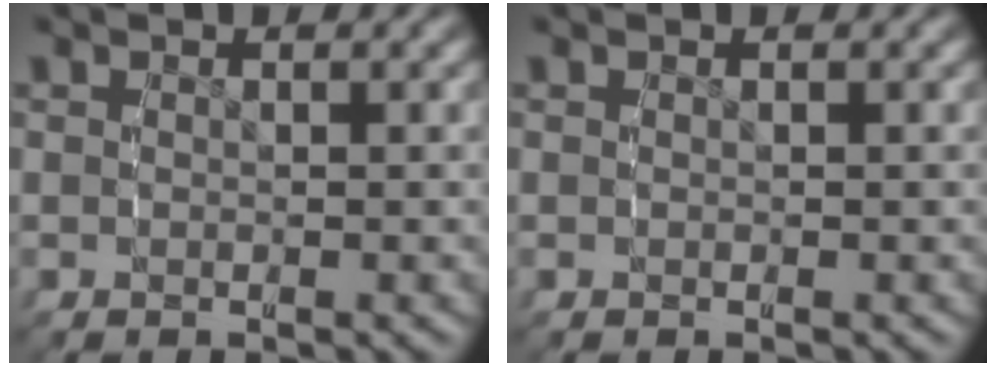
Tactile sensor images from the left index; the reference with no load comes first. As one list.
[{"total": 0.0}]